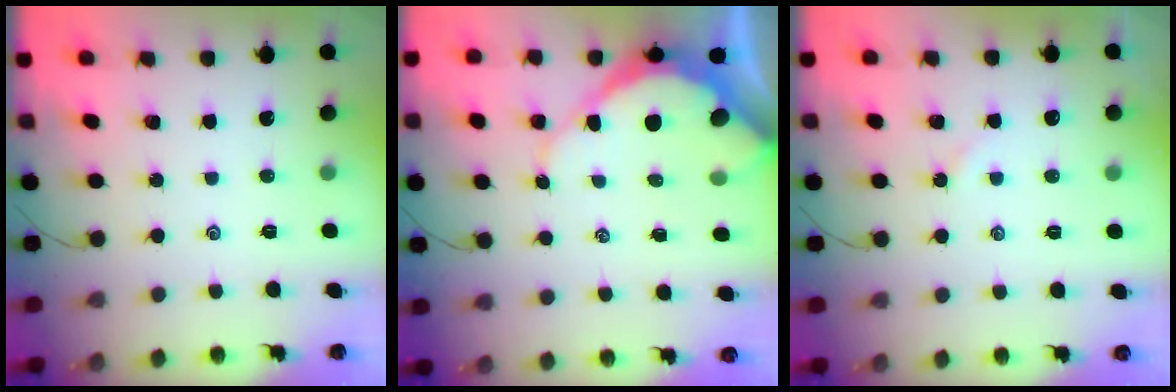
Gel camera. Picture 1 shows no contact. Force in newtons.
{"total": 9.8, "press": 9.8, "slide": 0.9}
{"total": 2.5, "press": 2.5, "slide": 0.4}